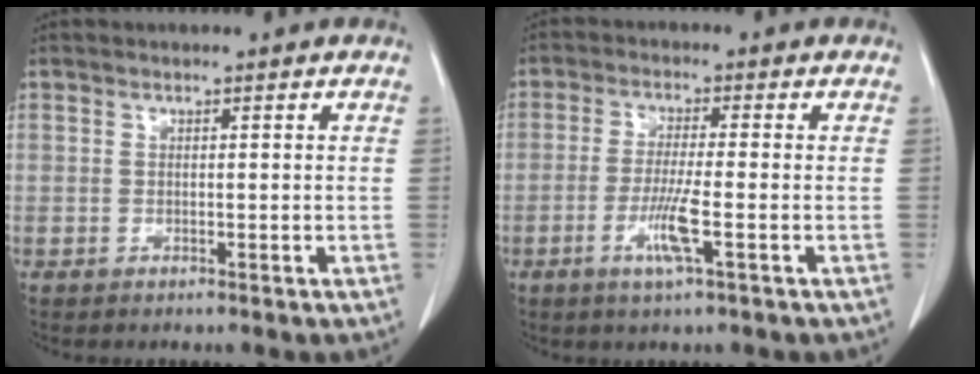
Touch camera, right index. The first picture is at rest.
{"total": 5.7, "force": [-2.1, -0.1, 5.3], "torque": [-0.104, -0.012, -0.041]}